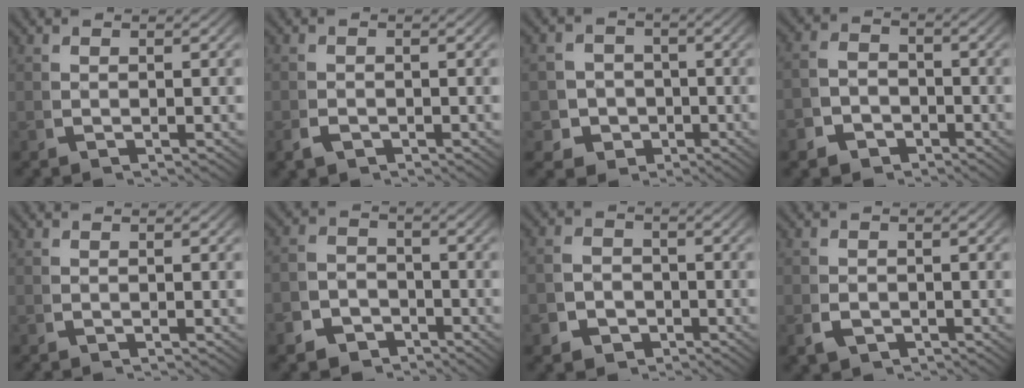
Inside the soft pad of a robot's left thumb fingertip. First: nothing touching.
{"total": 1.6, "force": [-1.1, 1.0, 0.6], "torque": [-0.014, -0.008, -0.017]}
{"total": 7.6, "force": [-2.2, 6.8, 2.6], "torque": [-0.049, -0.041, -0.027]}
{"total": 3.9, "force": [-2.3, 2.9, 1.2], "torque": [-0.017, -0.015, -0.038]}
{"total": 0.0}
{"total": 5.2, "force": [-3.3, 3.8, 1.2], "torque": [-0.011, -0.024, -0.056]}
{"total": 4.5, "force": [-2.0, 3.6, 1.6], "torque": [-0.031, -0.018, -0.030]}
{"total": 2.4, "force": [-1.1, 1.8, 1.1], "torque": [-0.027, -0.011, -0.014]}